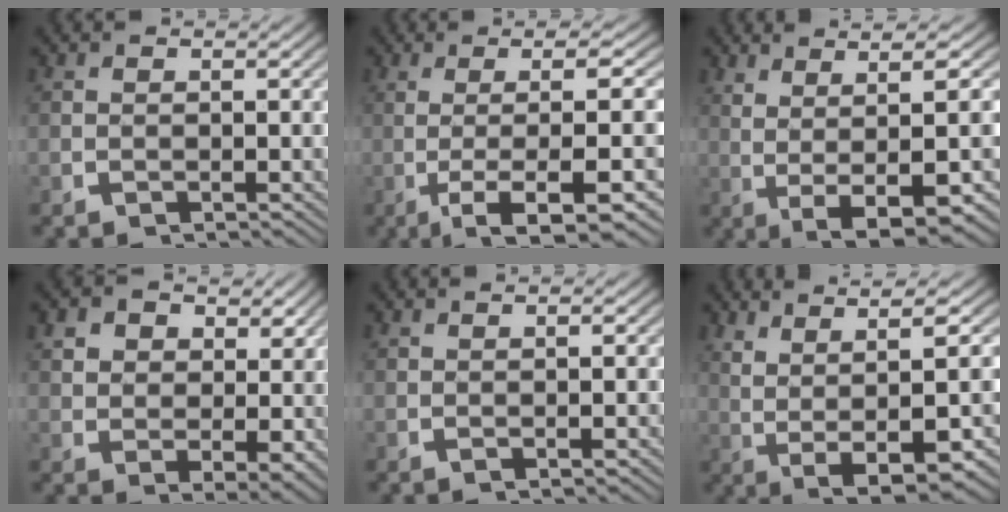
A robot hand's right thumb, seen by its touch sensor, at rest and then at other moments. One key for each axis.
{"total": 8.9, "fx": -2.5, "fy": 2.5, "fz": 8.1, "tx": -0.155, "ty": -0.024, "tz": -0.017}
{"total": 8.7, "fx": 0.1, "fy": 2.9, "fz": 8.2, "tx": -0.135, "ty": -0.008, "tz": 0.019}
{"total": 5.4, "fx": 1.6, "fy": 3.8, "fz": 3.4, "tx": -0.059, "ty": -0.027, "tz": 0.041}
{"total": 0.9, "fx": 0.4, "fy": -0.1, "fz": 0.8, "tx": -0.018, "ty": 0.001, "tz": 0.010}
{"total": 10.2, "fx": 1.2, "fy": 4.7, "fz": 9.0, "tx": -0.152, "ty": -0.010, "tz": 0.033}